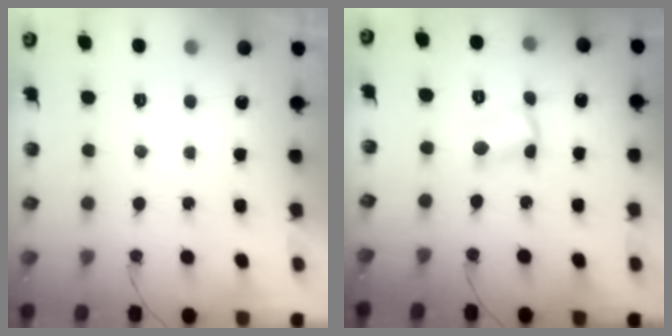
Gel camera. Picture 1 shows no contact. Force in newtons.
{"total": 2.9, "press": 2.9, "slide": 0.2}